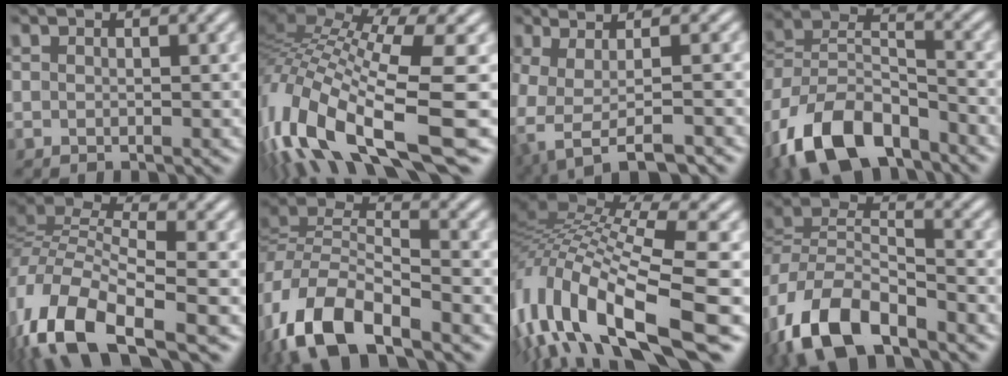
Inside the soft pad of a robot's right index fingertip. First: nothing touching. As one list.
[{"total": 13.2, "force": [-1.9, 8.1, 10.2], "torque": [-0.231, -0.031, -0.021]}, {"total": 7.9, "force": [-0.8, 4.5, 6.4], "torque": [-0.123, -0.009, -0.003]}, {"total": 10.9, "force": [-4.3, 7.8, 6.3], "torque": [-0.139, -0.030, -0.066]}, {"total": 13.3, "force": [-1.7, 9.1, 9.5], "torque": [-0.216, -0.022, -0.022]}, {"total": 8.9, "force": [-1.6, 6.1, 6.3], "torque": [-0.159, -0.024, -0.022]}, {"total": 14.6, "force": [-3.5, 8.9, 11.1], "torque": [-0.240, -0.030, -0.045]}, {"total": 8.1, "force": [-2.4, 5.4, 5.5], "torque": [-0.132, -0.020, -0.039]}]